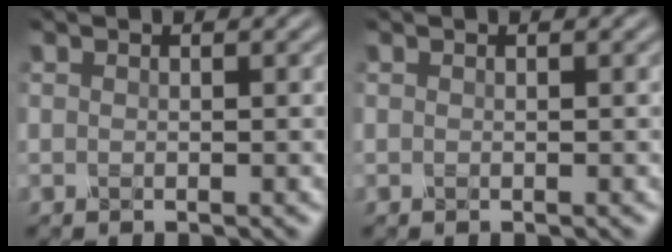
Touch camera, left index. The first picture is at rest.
{"total": 0.0}